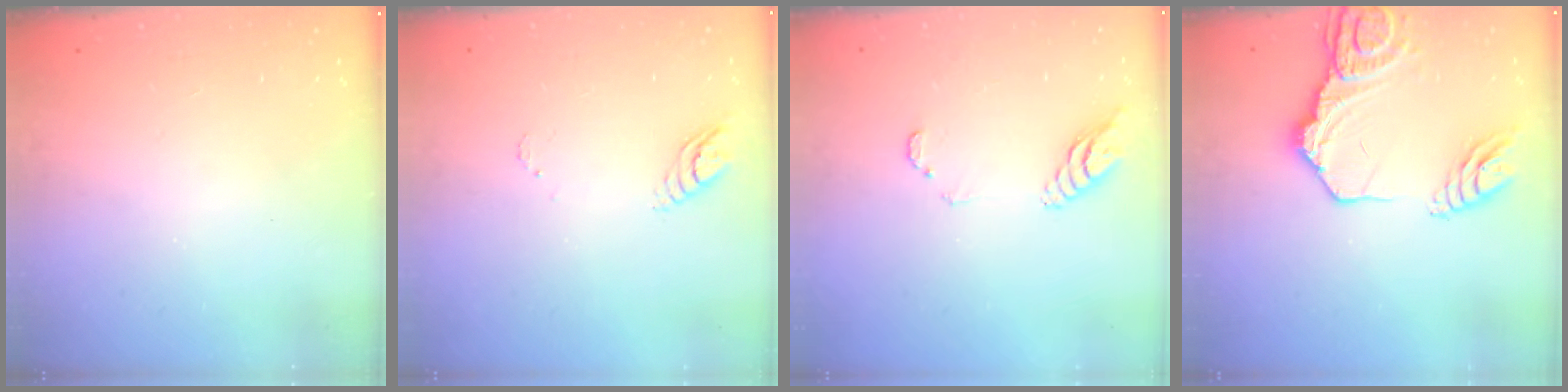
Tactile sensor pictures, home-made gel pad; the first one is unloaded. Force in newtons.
{"total": 3.4, "press": 3.4, "slide": 0.4}
{"total": 6.3, "press": 6.3, "slide": 0.3}
{"total": 16.9, "press": 16.8, "slide": 1.7}